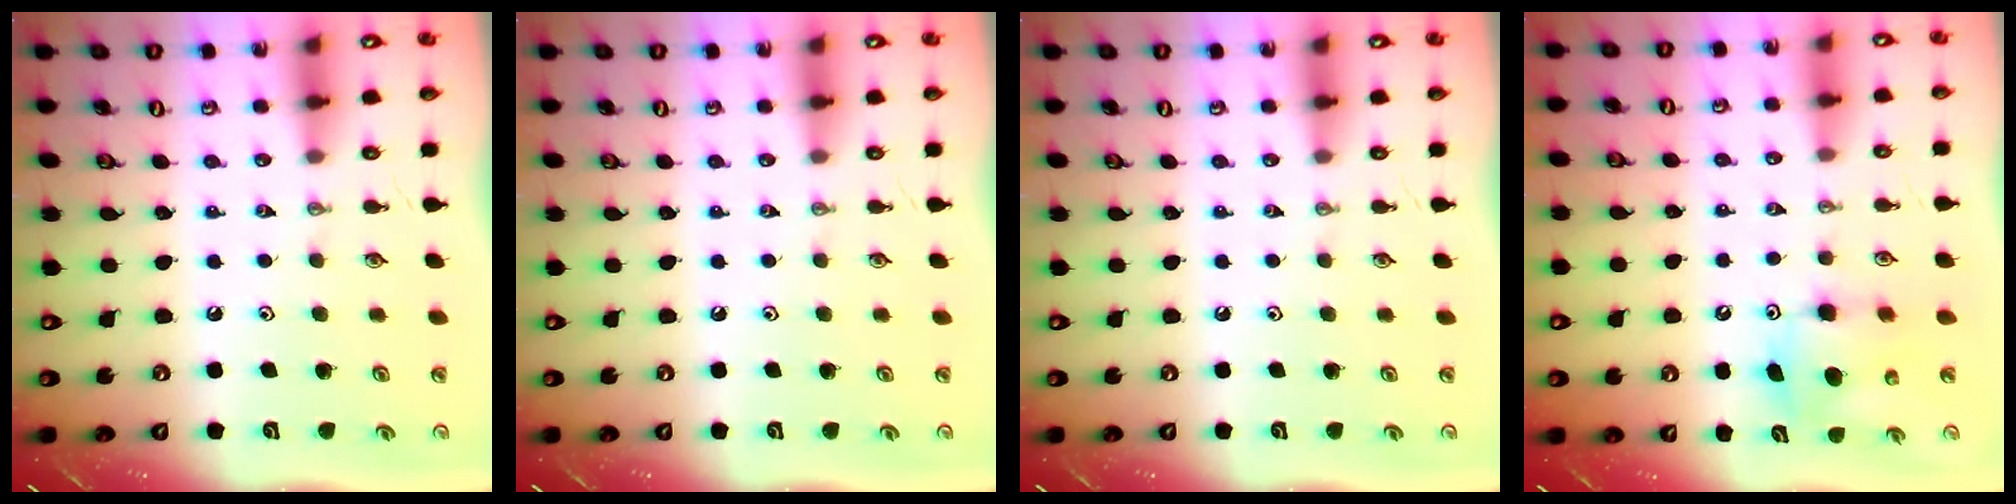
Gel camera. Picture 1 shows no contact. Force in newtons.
{"total": 0.0}
{"total": 0.0}
{"total": 8.9, "press": 8.9, "slide": 0.6}